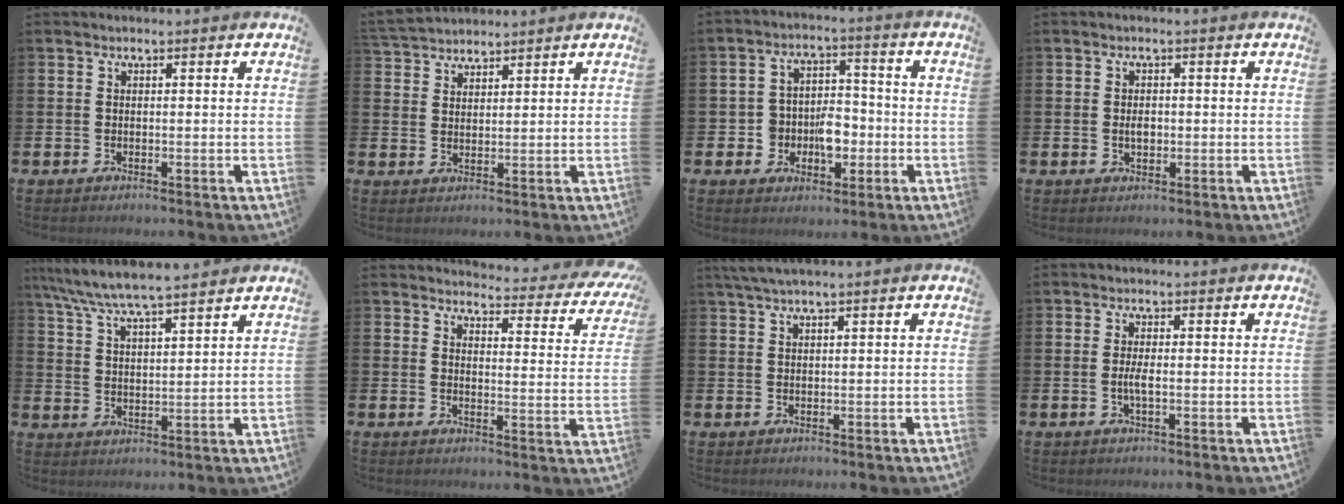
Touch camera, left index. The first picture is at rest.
{"total": 3.5, "force": [3.4, 0.7, -0.1], "torque": [-0.007, -0.014, 0.063]}
{"total": 5.5, "force": [-1.5, 4.4, 2.7], "torque": [-0.048, 0.007, -0.034]}
{"total": 1.8, "force": [-0.2, 1.1, 1.4], "torque": [-0.016, 0.001, -0.008]}
{"total": 7.0, "force": [6.7, 0.3, 2.2], "torque": [-0.071, -0.031, 0.119]}
{"total": 3.0, "force": [2.8, 0.9, 0.7], "torque": [-0.015, -0.034, 0.038]}
{"total": 2.1, "force": [1.6, -0.1, 1.3], "torque": [-0.032, 0.004, 0.029]}
{"total": 1.8, "force": [-0.4, 0.5, 1.7], "torque": [-0.036, 0.001, -0.007]}